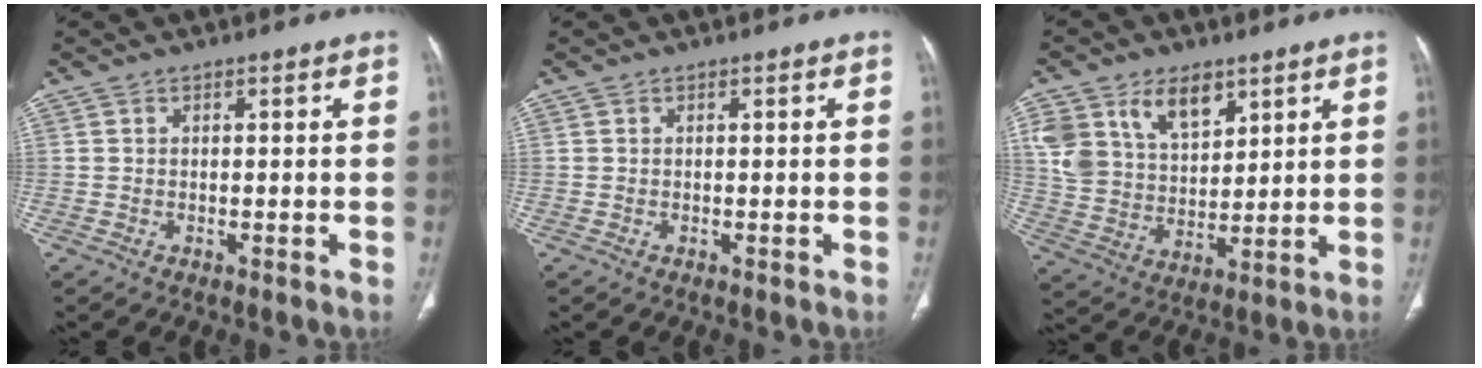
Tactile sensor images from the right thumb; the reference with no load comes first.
{"total": 0.0}
{"total": 14.5, "force": [7.6, 9.1, 8.3], "torque": [-0.130, -0.025, 0.158]}